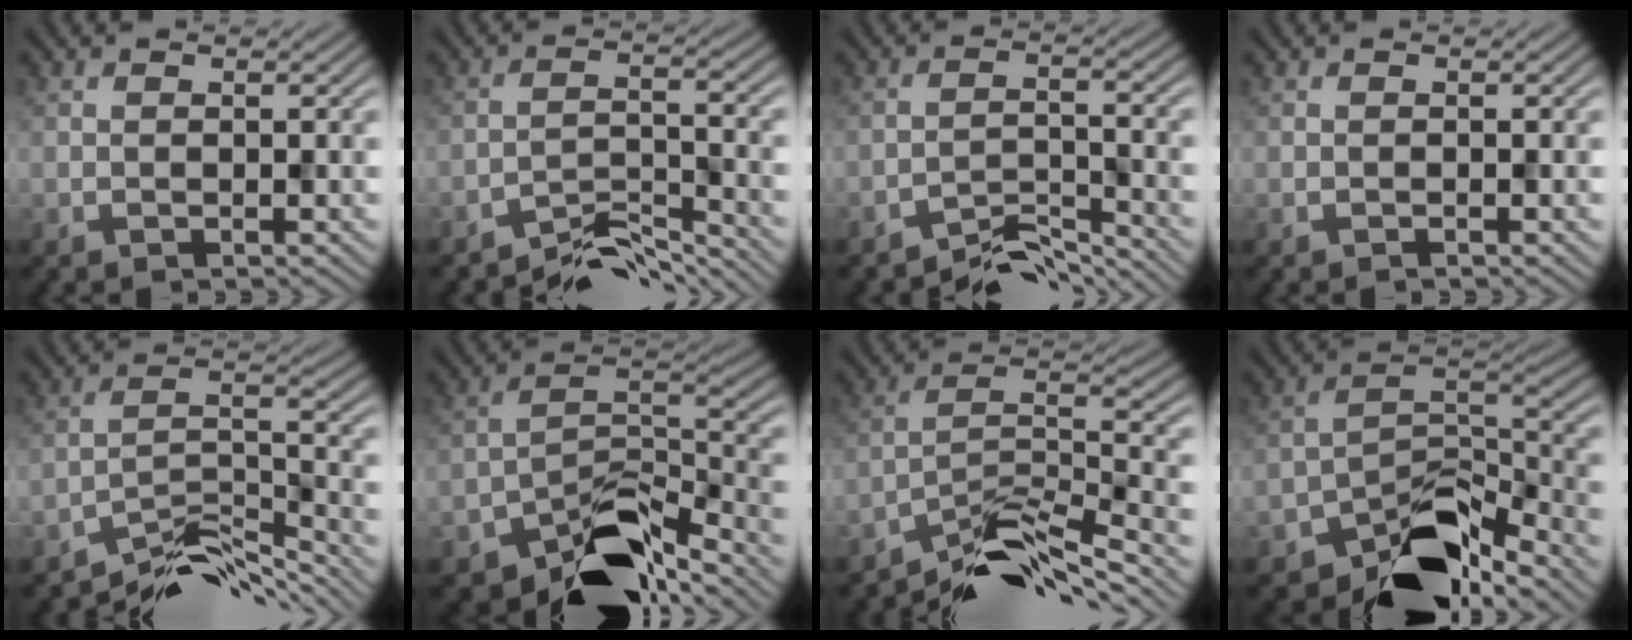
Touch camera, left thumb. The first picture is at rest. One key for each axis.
{"total": 5.9, "fx": -5.3, "fy": 1.2, "fz": 2.3, "tx": -0.040, "ty": 0.000, "tz": -0.095}
{"total": 5.0, "fx": -4.6, "fy": 0.9, "fz": 1.8, "tx": -0.032, "ty": 0.002, "tz": -0.081}
{"total": 0.0}
{"total": 8.8, "fx": -7.4, "fy": 2.2, "fz": 4.2, "tx": -0.070, "ty": 0.002, "tz": -0.137}
{"total": 11.4, "fx": -8.4, "fy": 4.9, "fz": 6.0, "tx": -0.085, "ty": -0.005, "tz": -0.152}
{"total": 10.1, "fx": -8.0, "fy": 2.4, "fz": 5.6, "tx": -0.097, "ty": 0.003, "tz": -0.153}
{"total": 10.8, "fx": -8.2, "fy": 4.6, "fz": 5.5, "tx": -0.074, "ty": -0.003, "tz": -0.153}